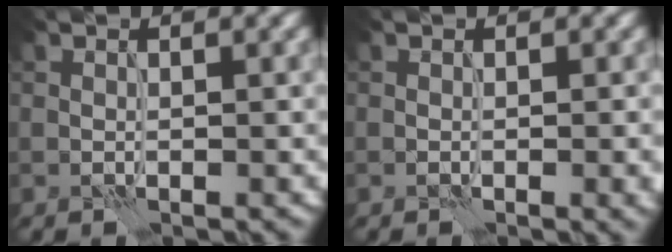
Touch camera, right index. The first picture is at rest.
{"total": 1.3, "force": [-0.1, 0.5, 1.2], "torque": [-0.006, 0.001, -0.002]}